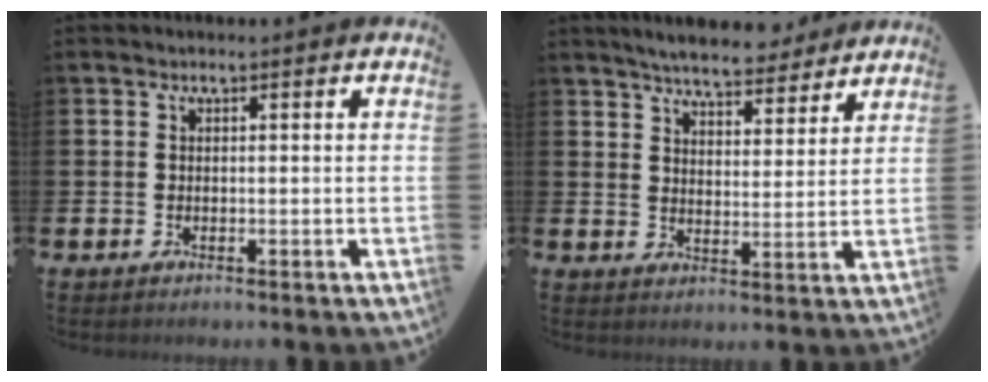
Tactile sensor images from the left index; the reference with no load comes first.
{"total": 6.0, "force": [5.8, 1.0, 1.2], "torque": [-0.034, -0.034, 0.101]}